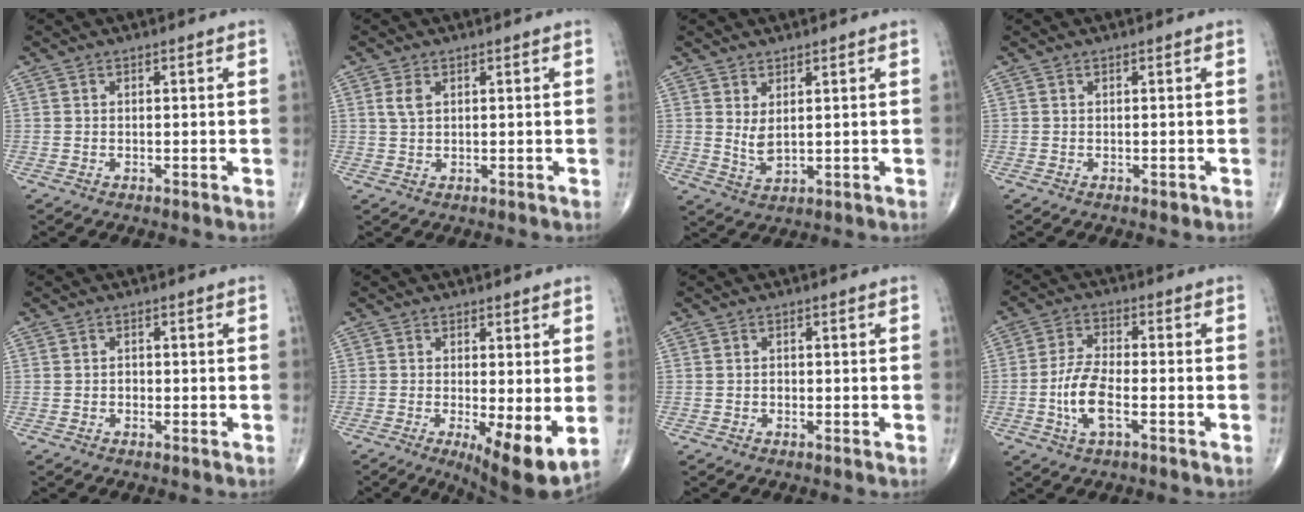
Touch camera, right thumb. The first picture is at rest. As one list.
[{"total": 2.4, "force": [0.9, 1.4, 1.7], "torque": [-0.035, 0.003, 0.021]}, {"total": 3.7, "force": [1.2, 1.6, 3.1], "torque": [-0.057, -0.018, 0.031]}, {"total": 0.6, "force": [-0.1, 0.3, 0.5], "torque": [-0.003, -0.001, -0.001]}, {"total": 0.8, "force": [-0.2, 0.7, 0.4], "torque": [-0.003, 0.003, -0.005]}, {"total": 9.4, "force": [-1.6, 2.5, 8.9], "torque": [-0.134, -0.027, -0.020]}, {"total": 0.6, "force": [-0.1, 0.5, 0.3], "torque": [-0.005, 0.003, -0.002]}, {"total": 8.0, "force": [-2.5, 3.1, 6.9], "torque": [-0.145, 0.013, -0.050]}]